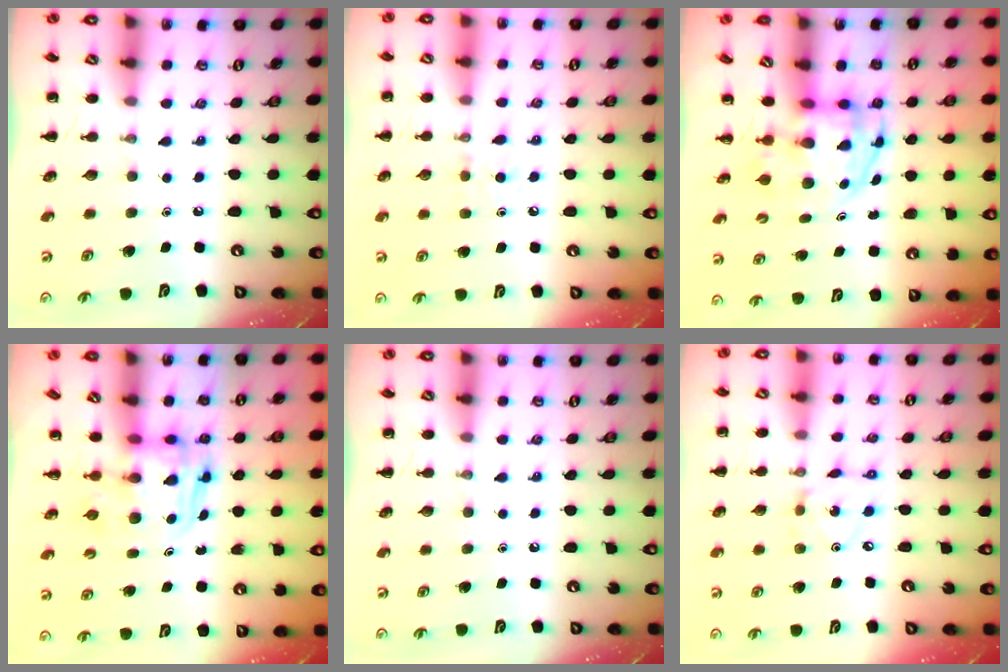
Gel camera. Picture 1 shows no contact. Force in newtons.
{"total": 6.1, "press": 5.8, "slide": 1.9}
{"total": 3.8, "press": 3.7, "slide": 0.7}
{"total": 2.7, "press": 2.7, "slide": 0.2}
{"total": 0.0}
{"total": 2.6, "press": 2.6, "slide": 0.5}